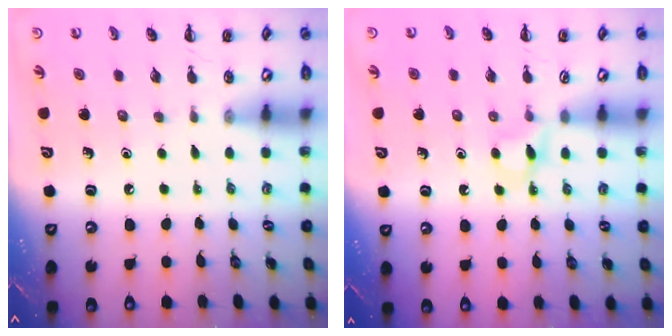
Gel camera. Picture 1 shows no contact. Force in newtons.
{"total": 3.6, "press": 3.3, "slide": 1.3}